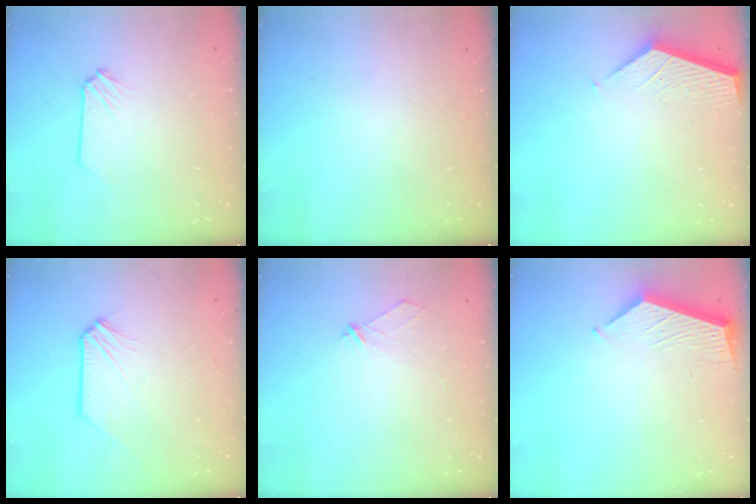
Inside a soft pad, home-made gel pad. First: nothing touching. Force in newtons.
{"total": 0.0}
{"total": 2.1, "press": 2.1, "slide": 0.2}
{"total": 0.0}
{"total": 3.6, "press": 3.6, "slide": 0.4}
{"total": 6.0, "press": 6.0, "slide": 0.5}